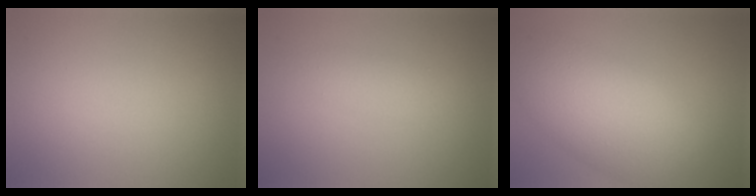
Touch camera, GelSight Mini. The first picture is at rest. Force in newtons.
{"total": 1.4, "press": 1.4, "slide": 0.0}
{"total": 7.5, "press": 7.5, "slide": 0.2}